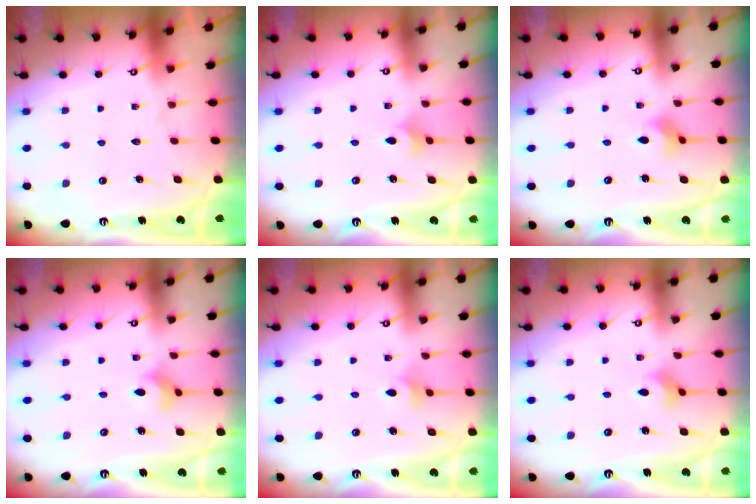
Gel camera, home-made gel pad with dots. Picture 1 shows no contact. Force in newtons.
{"total": 3.4, "press": 3.3, "slide": 0.8}
{"total": 2.8, "press": 2.8, "slide": 0.1}
{"total": 3.8, "press": 3.8, "slide": 0.3}
{"total": 3.4, "press": 3.3, "slide": 0.8}
{"total": 2.9, "press": 2.8, "slide": 0.6}